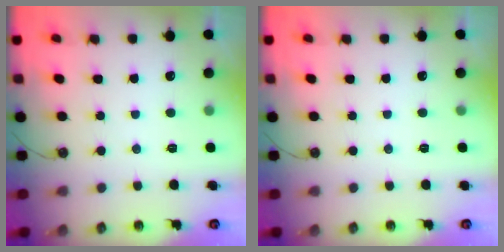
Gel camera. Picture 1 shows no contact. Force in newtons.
{"total": 0.0}